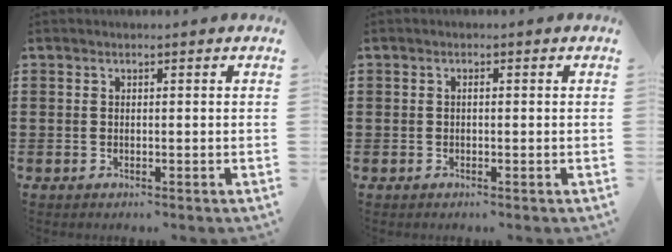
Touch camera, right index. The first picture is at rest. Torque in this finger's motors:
{"motor_torque": [-0.49, 0.75, -0.08, -0.01]}